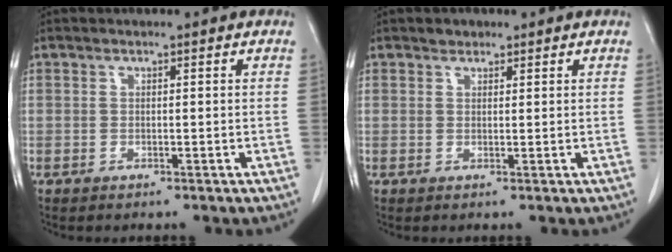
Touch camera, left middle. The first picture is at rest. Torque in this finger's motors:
{"motor_torque": [0.38, -0.38, -0.05, -0.01]}